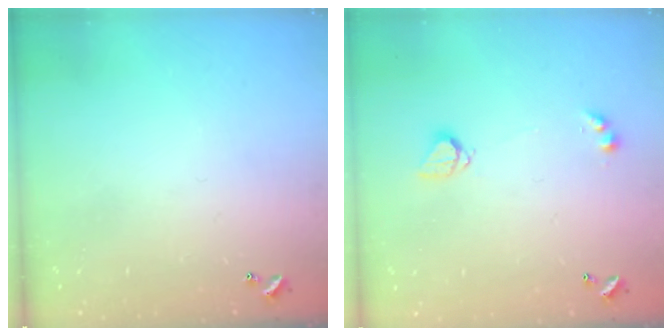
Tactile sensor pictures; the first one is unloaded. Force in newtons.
{"total": 3.4, "press": 3.4, "slide": 0.5}